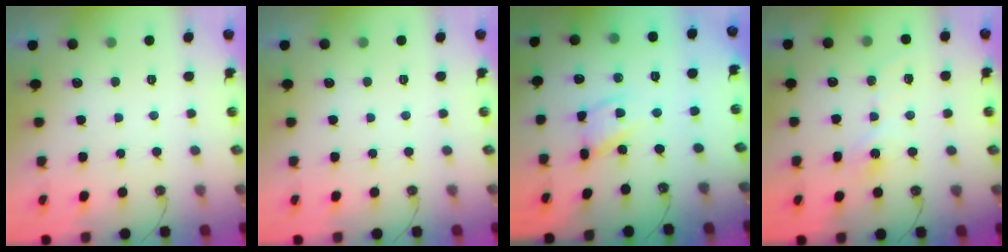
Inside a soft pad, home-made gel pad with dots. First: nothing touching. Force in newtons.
{"total": 0.0}
{"total": 13.9, "press": 13.8, "slide": 1.4}
{"total": 5.3, "press": 5.3, "slide": 0.5}